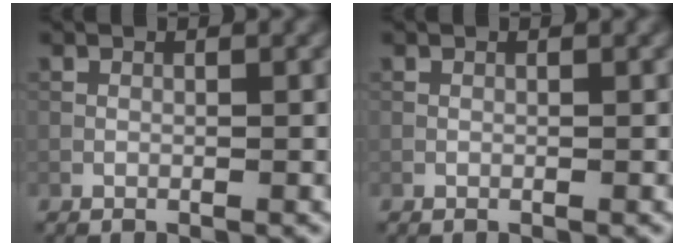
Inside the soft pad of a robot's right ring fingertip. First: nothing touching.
{"total": 0.0}